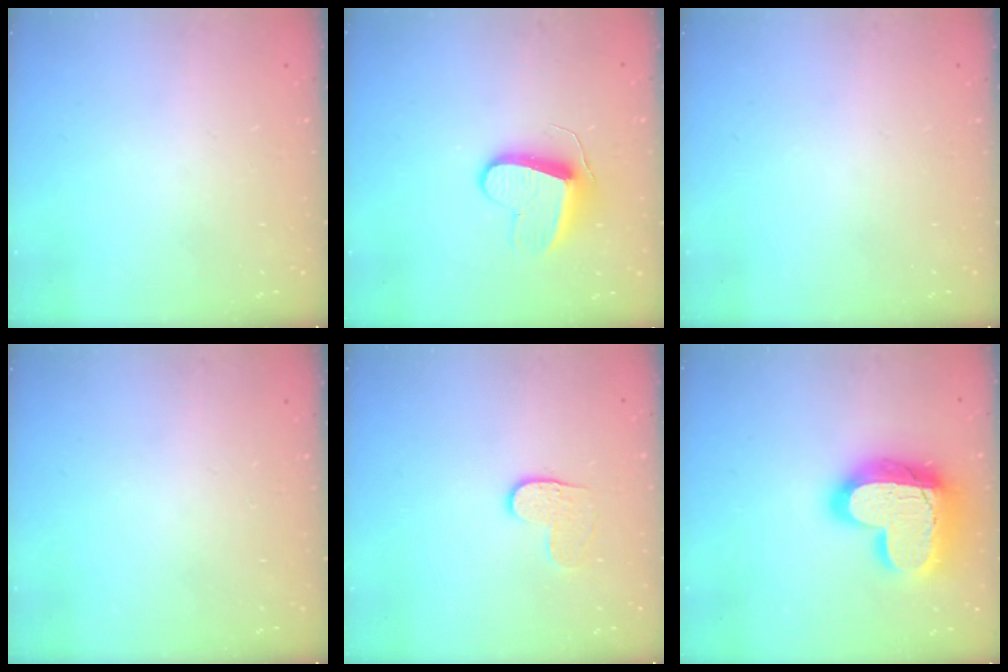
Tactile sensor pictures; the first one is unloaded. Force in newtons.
{"total": 9.5, "press": 9.5, "slide": 0.7}
{"total": 0.0}
{"total": 0.0}
{"total": 4.0, "press": 3.9, "slide": 0.4}
{"total": 23.6, "press": 23.5, "slide": 2.0}